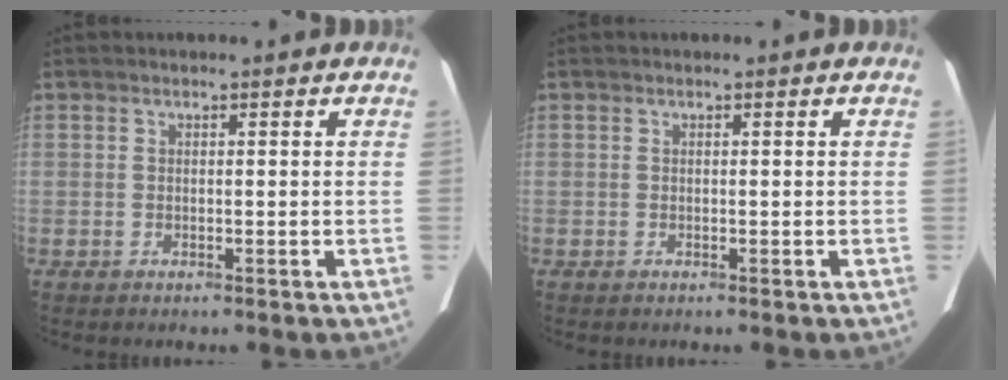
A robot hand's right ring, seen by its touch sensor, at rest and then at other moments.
{"total": 0.0}